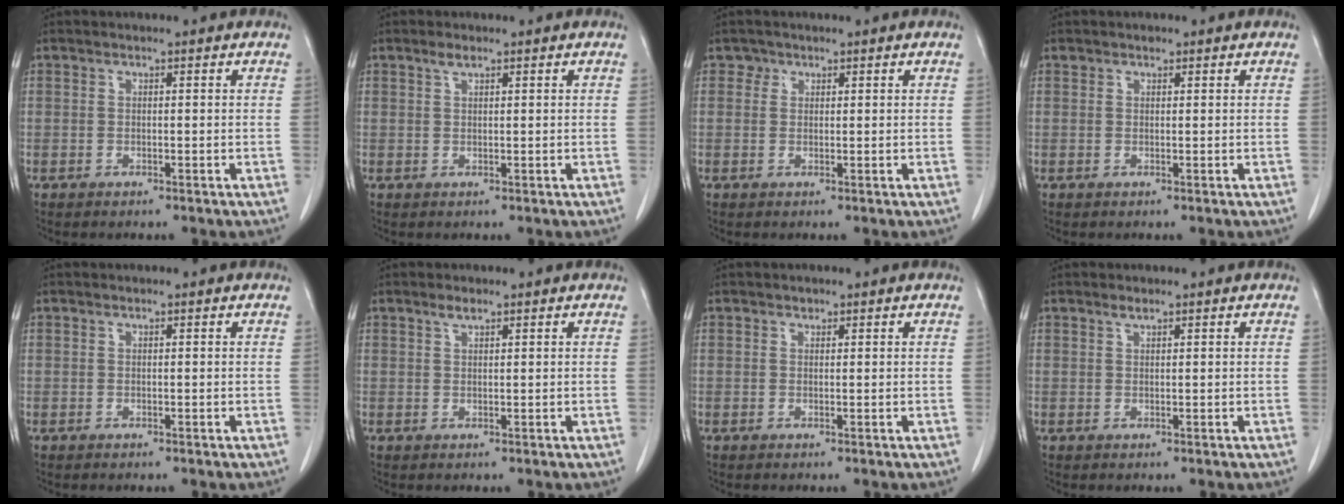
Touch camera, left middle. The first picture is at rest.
{"total": 1.2, "force": [0.9, 0.3, 0.8], "torque": [-0.019, 0.002, 0.019]}
{"total": 1.1, "force": [0.7, 0.8, 0.0], "torque": [0.011, 0.000, 0.007]}
{"total": 0.8, "force": [0.6, 0.5, 0.2], "torque": [-0.004, 0.002, 0.009]}
{"total": 0.0}
{"total": 1.3, "force": [1.0, 0.3, 0.7], "torque": [-0.018, 0.001, 0.021]}
{"total": 0.5, "force": [0.4, 0.3, 0.1], "torque": [-0.002, -0.003, 0.005]}
{"total": 0.7, "force": [0.6, 0.1, 0.3], "torque": [-0.012, -0.002, 0.013]}